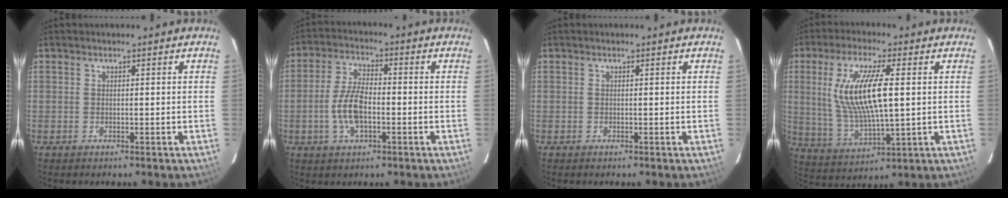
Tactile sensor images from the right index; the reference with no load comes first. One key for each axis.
{"total": 8.0, "fx": -2.1, "fy": 3.4, "fz": 6.9, "tx": -0.146, "ty": 0.004, "tz": -0.040}
{"total": 0.0}
{"total": 14.3, "fx": 2.3, "fy": 3.8, "fz": 13.6, "tx": -0.266, "ty": -0.007, "tz": 0.056}